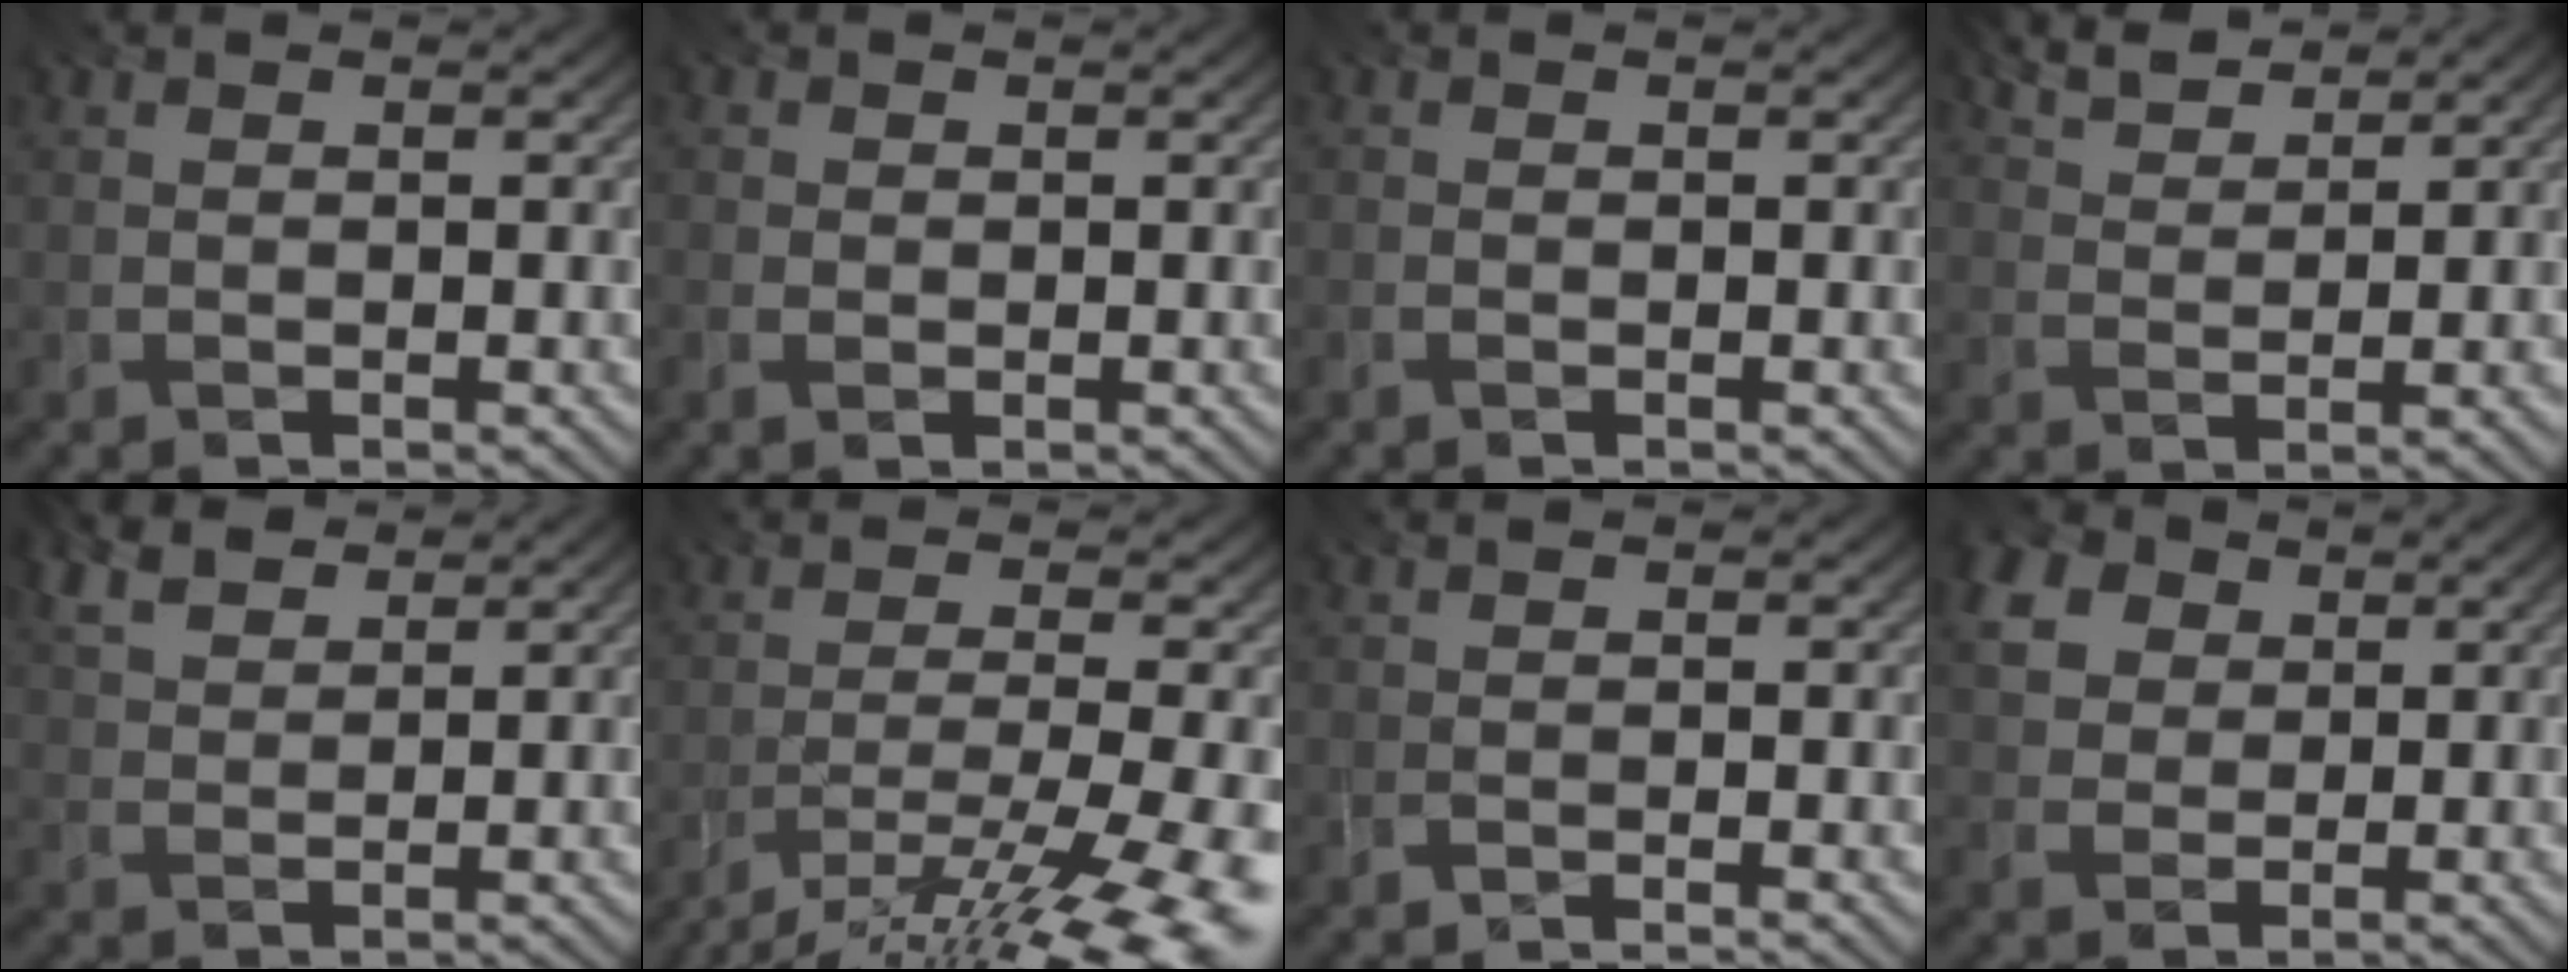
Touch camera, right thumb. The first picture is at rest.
{"total": 1.1, "force": [-0.6, 0.8, 0.4], "torque": [-0.010, -0.001, -0.015]}
{"total": 0.8, "force": [-0.7, 0.4, 0.2], "torque": [-0.003, -0.001, -0.016]}
{"total": 4.4, "force": [3.8, 0.6, 2.2], "torque": [-0.051, 0.002, 0.072]}
{"total": 5.2, "force": [4.1, 1.6, 2.8], "torque": [-0.072, 0.004, 0.075]}
{"total": 13.7, "force": [-8.0, 0.7, 11.1], "torque": [-0.147, 0.000, -0.131]}
{"total": 0.8, "force": [-0.2, -0.7, 0.2], "torque": [-0.004, 0.006, -0.009]}
{"total": 5.5, "force": [2.4, 4.0, 2.9], "torque": [-0.089, 0.011, 0.038]}